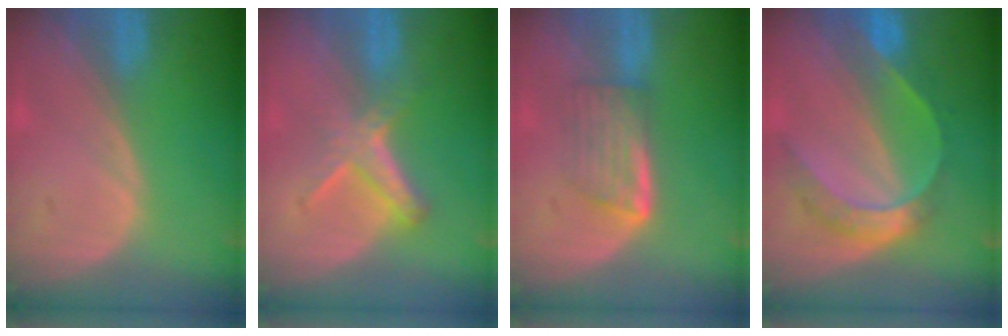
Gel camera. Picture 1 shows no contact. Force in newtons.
{"total": 5.9, "press": 5.1, "slide": 3.0}
{"total": 5.8, "press": 5.0, "slide": 2.9}
{"total": 7.8, "press": 6.5, "slide": 4.2}